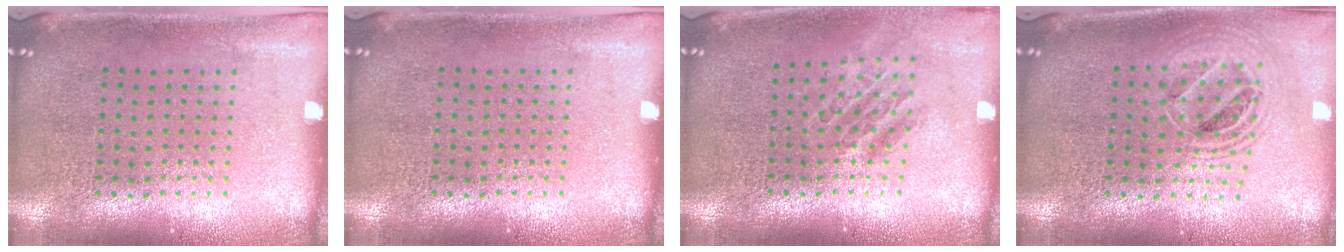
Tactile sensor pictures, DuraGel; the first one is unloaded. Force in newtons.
{"total": 0.0}
{"total": 1.4, "press": 1.2, "slide": 0.8}
{"total": 1.9, "press": 1.6, "slide": 1.1}